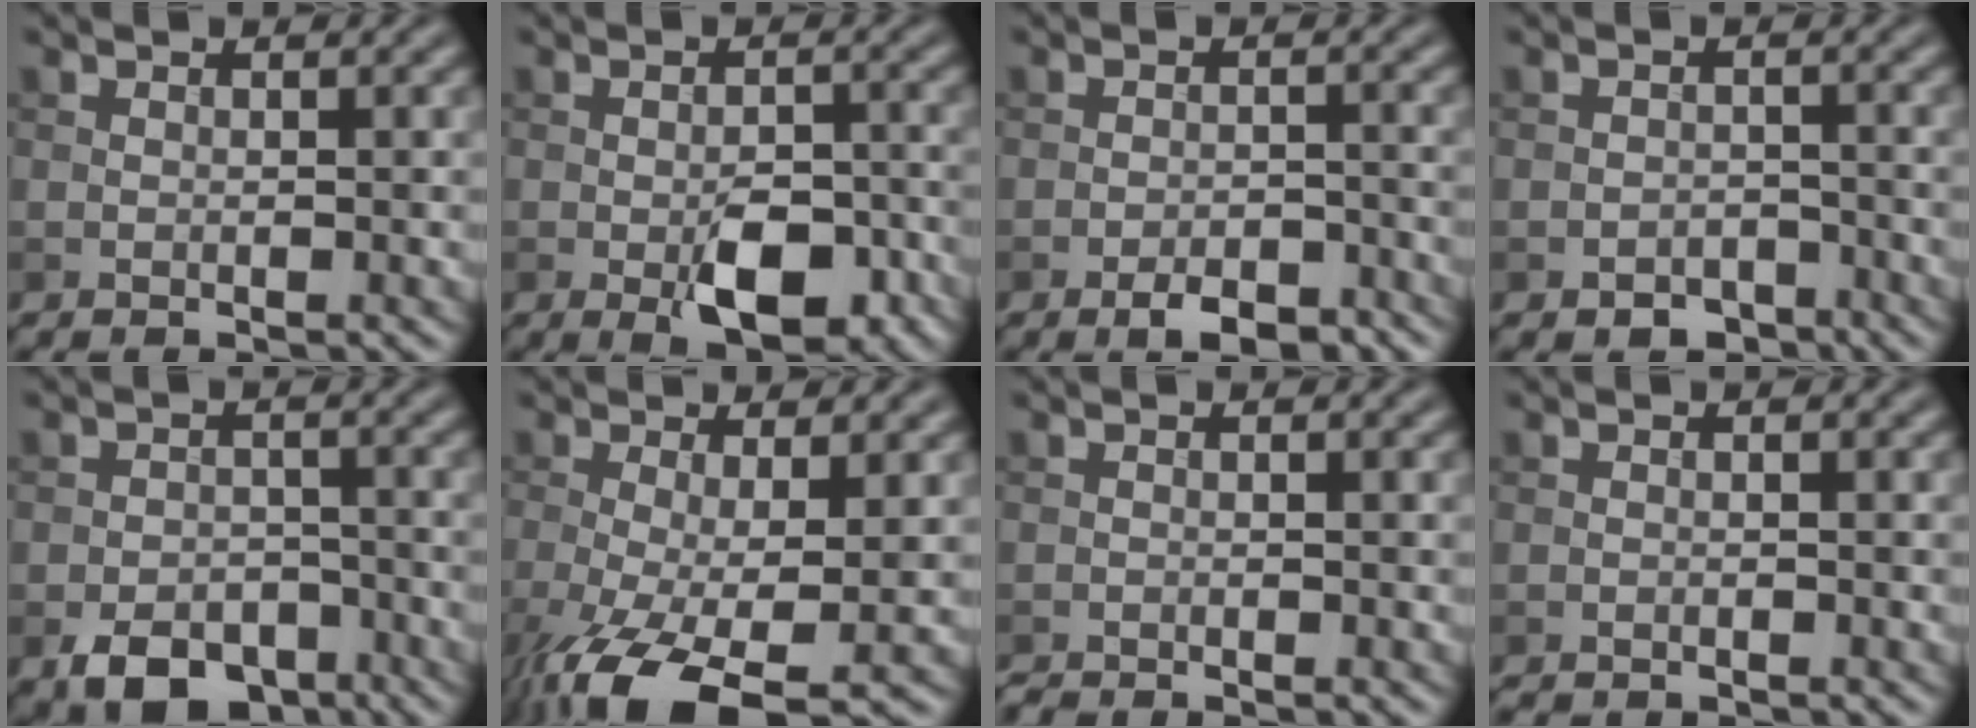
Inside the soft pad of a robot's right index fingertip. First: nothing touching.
{"total": 5.5, "force": [-2.1, 2.6, 4.3], "torque": [-0.068, -0.007, -0.030]}
{"total": 3.6, "force": [-2.5, 1.4, 2.2], "torque": [-0.031, 0.001, -0.041]}
{"total": 2.3, "force": [-1.7, 1.3, 0.8], "torque": [-0.006, 0.003, -0.031]}
{"total": 5.9, "force": [-3.6, 3.6, 3.0], "torque": [-0.046, -0.009, -0.061]}
{"total": 8.5, "force": [-4.1, 2.7, 7.0], "torque": [-0.149, -0.030, -0.069]}
{"total": 0.8, "force": [-0.8, 0.0, 0.1], "torque": [-0.001, -0.002, -0.018]}
{"total": 0.7, "force": [-0.6, 0.1, 0.2], "torque": [-0.002, -0.002, -0.012]}